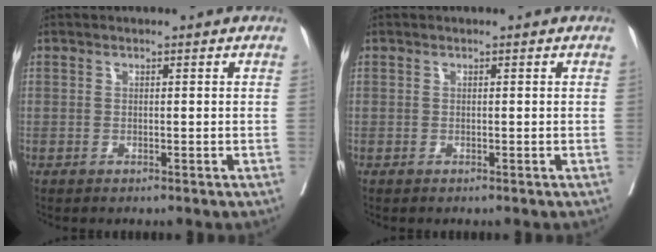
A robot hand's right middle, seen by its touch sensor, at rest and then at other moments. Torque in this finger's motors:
{"motor_torque": [0.05, -0.05, 0.00, 0.01]}